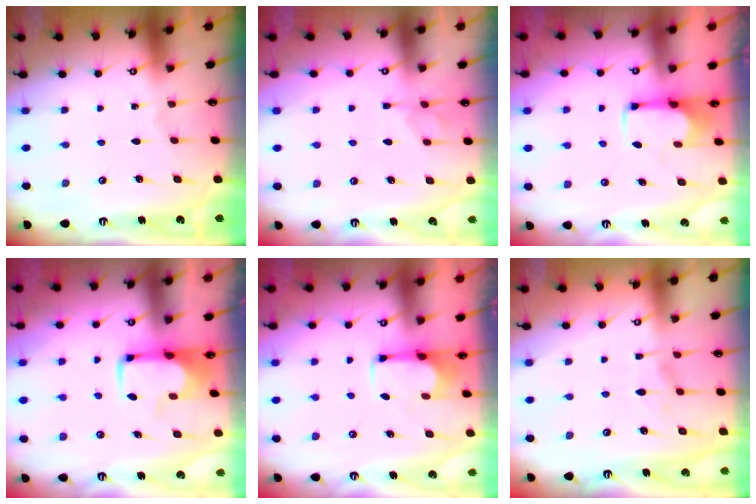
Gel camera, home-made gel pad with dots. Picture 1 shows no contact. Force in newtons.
{"total": 1.3, "press": 0.6, "slide": 1.1}
{"total": 2.6, "press": 2.4, "slide": 1.1}
{"total": 1.5, "press": 1.4, "slide": 0.4}
{"total": 2.5, "press": 2.3, "slide": 0.9}
{"total": 2.0, "press": 1.7, "slide": 1.0}